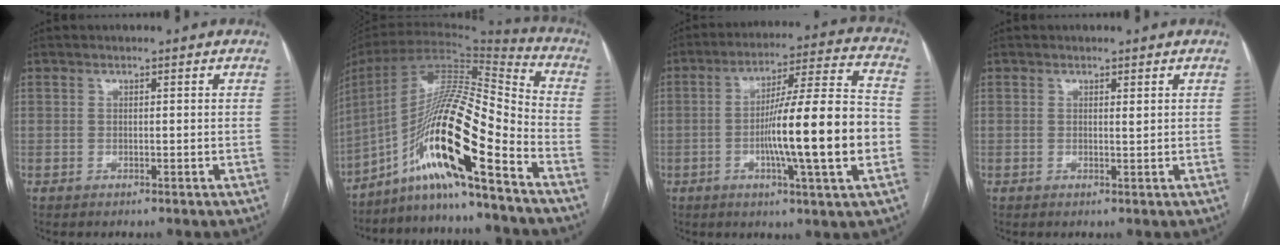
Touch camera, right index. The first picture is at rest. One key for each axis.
{"total": 19.1, "fx": -11.1, "fy": 0.5, "fz": 15.6, "tx": -0.310, "ty": 0.005, "tz": -0.206}
{"total": 17.3, "fx": -3.3, "fy": 0.2, "fz": 17.0, "tx": -0.272, "ty": 0.006, "tz": -0.055}
{"total": 0.6, "fx": 0.4, "fy": 0.0, "fz": 0.4, "tx": -0.009, "ty": -0.003, "tz": 0.006}